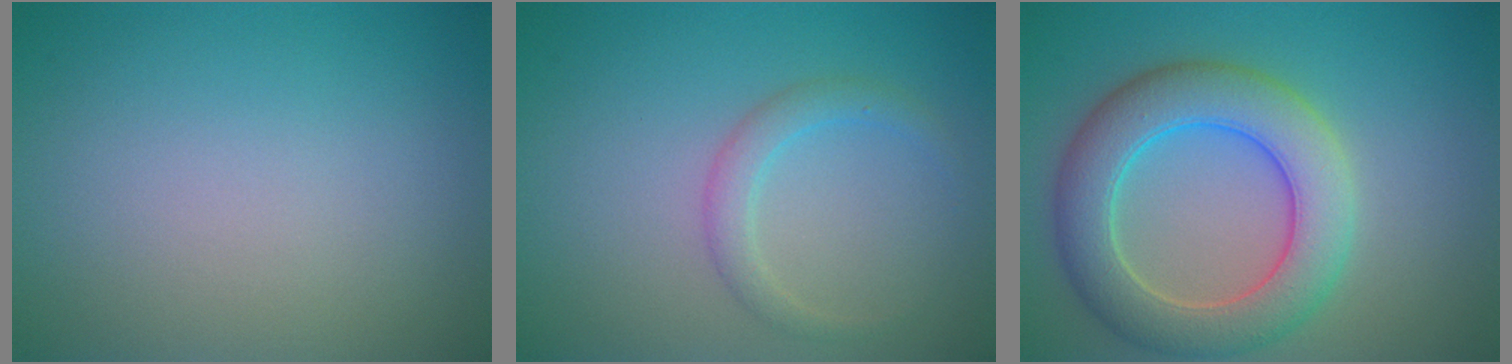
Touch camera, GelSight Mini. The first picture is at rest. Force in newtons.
{"total": 1.9, "press": 1.9, "slide": 0.2}
{"total": 7.1, "press": 7.1, "slide": 0.3}